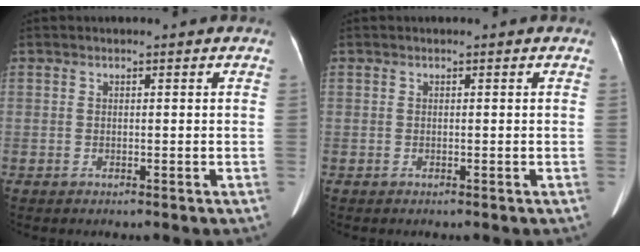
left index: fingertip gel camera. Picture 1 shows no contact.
{"total": 0.0}